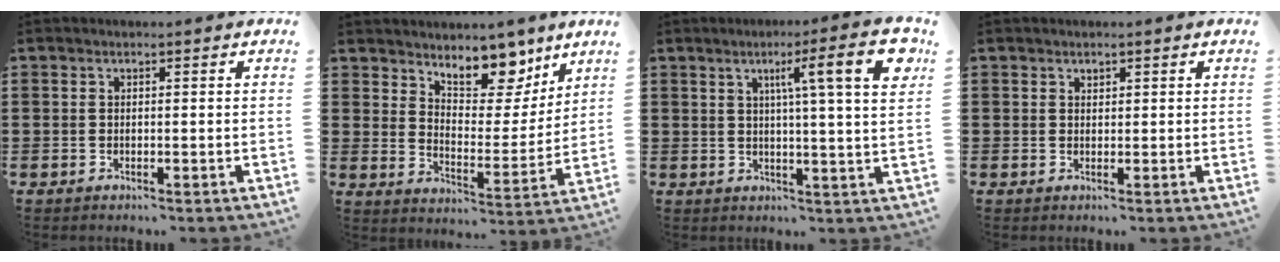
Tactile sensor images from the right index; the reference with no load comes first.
{"total": 9.5, "force": [7.8, 4.3, 3.3], "torque": [-0.063, -0.052, 0.140]}
{"total": 10.2, "force": [4.0, 0.6, 9.3], "torque": [-0.154, -0.003, 0.055]}
{"total": 0.8, "force": [0.6, 0.5, 0.2], "torque": [-0.005, 0.000, 0.013]}